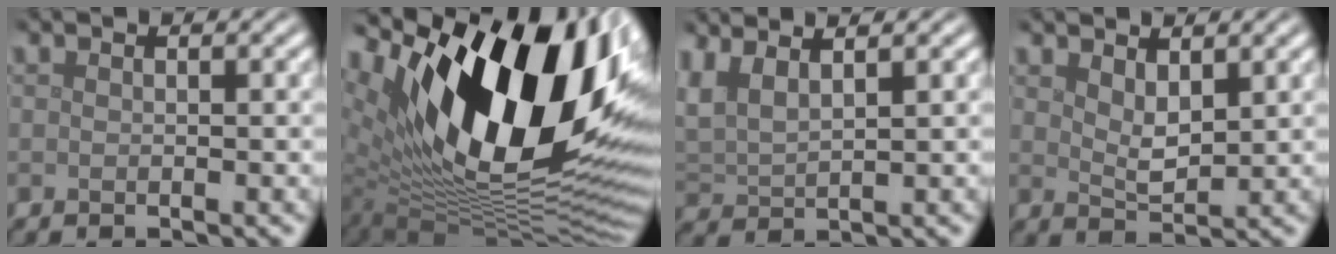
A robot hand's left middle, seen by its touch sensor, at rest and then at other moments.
{"total": 19.0, "force": [7.1, 9.3, 15.0], "torque": [-0.245, 0.014, 0.123]}
{"total": 2.9, "force": [1.9, 0.8, 1.9], "torque": [-0.052, 0.013, 0.042]}
{"total": 2.4, "force": [1.5, 0.9, 1.7], "torque": [-0.034, -0.008, 0.032]}